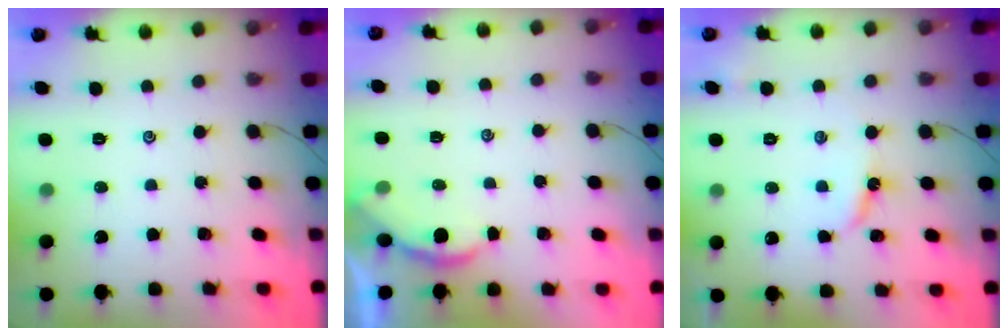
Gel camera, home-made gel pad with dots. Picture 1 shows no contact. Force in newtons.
{"total": 1.6, "press": 1.6, "slide": 0.1}
{"total": 4.4, "press": 4.4, "slide": 0.4}